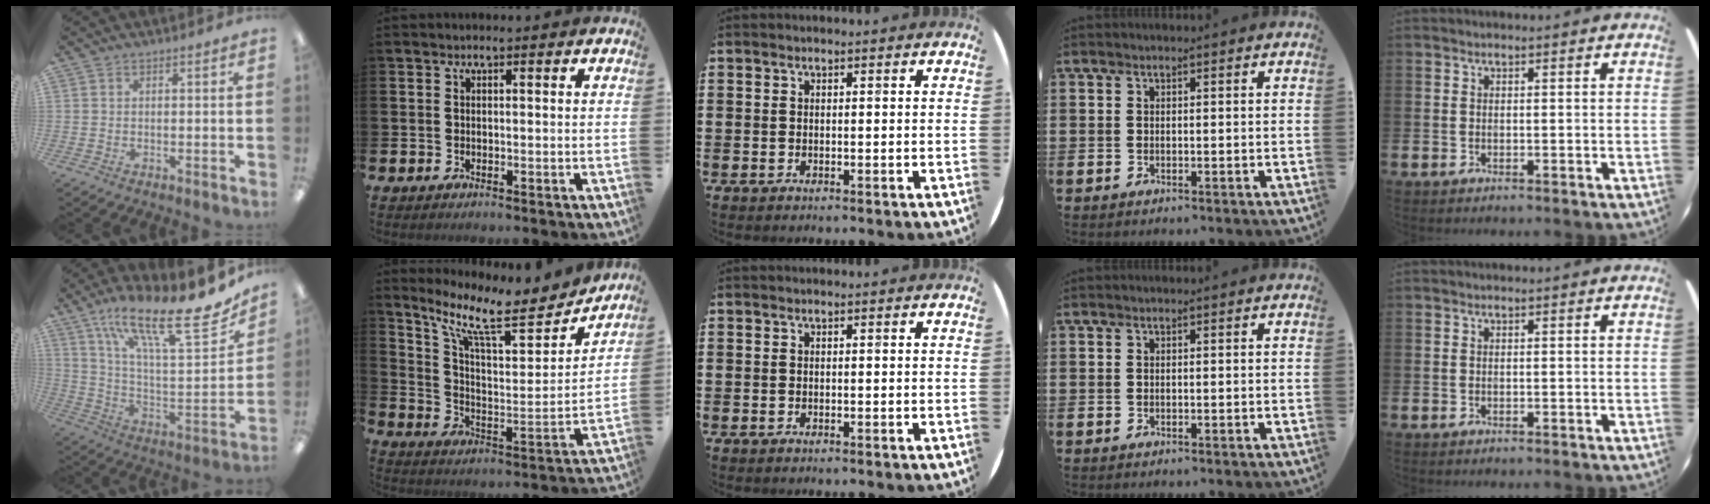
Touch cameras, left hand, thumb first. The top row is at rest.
{"thumb": {"total": 23.9, "force": [16.6, 6.2, 15.9], "torque": [-0.253, -0.106, 0.275]}, "index": {"total": 11.3, "force": [8.9, 3.3, 6.1], "torque": [-0.141, -0.056, 0.150]}}